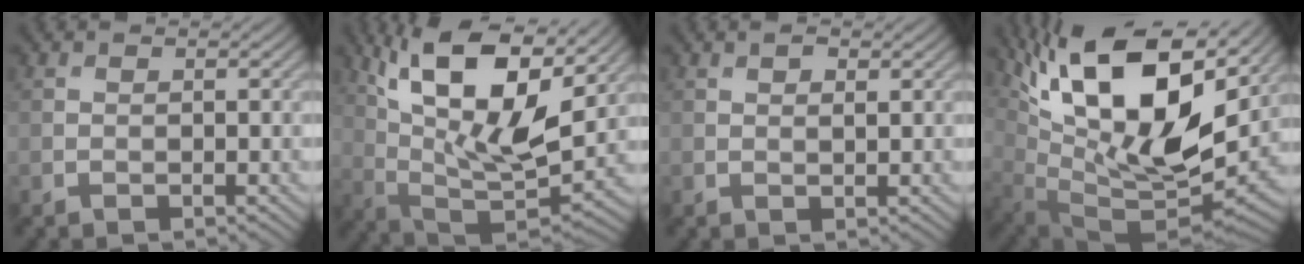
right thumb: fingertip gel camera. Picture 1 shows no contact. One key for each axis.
{"total": 18.7, "fx": 8.7, "fy": 7.1, "fz": 14.9, "tx": -0.281, "ty": 0.027, "tz": 0.149}
{"total": 1.7, "fx": 0.9, "fy": 0.7, "fz": 1.2, "tx": -0.017, "ty": -0.004, "tz": 0.017}
{"total": 19.1, "fx": 9.0, "fy": 8.4, "fz": 14.6, "tx": -0.292, "ty": 0.021, "tz": 0.154}